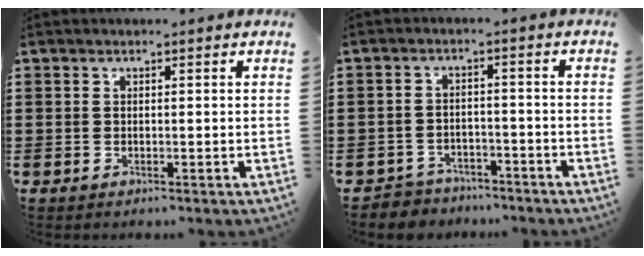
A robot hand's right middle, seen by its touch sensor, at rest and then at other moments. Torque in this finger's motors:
{"motor_torque": [-0.36, 0.23, 0.01, 0.00]}